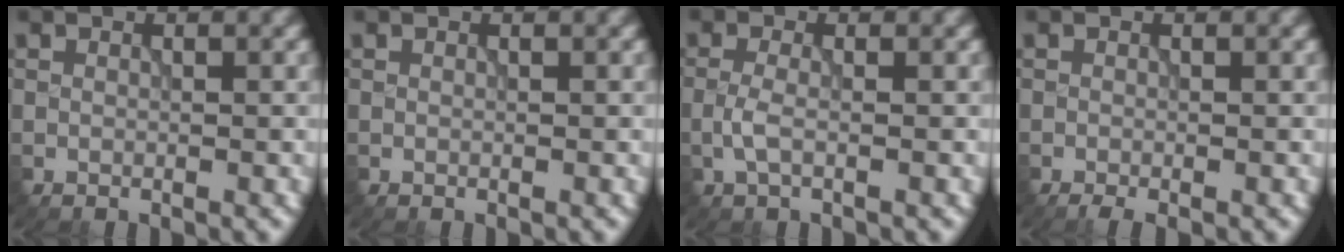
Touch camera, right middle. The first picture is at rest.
{"total": 0.0}
{"total": 1.7, "force": [-0.6, 0.6, 1.5], "torque": [-0.035, 0.002, -0.018]}
{"total": 1.1, "force": [-0.8, 0.1, 0.7], "torque": [-0.010, -0.004, -0.017]}